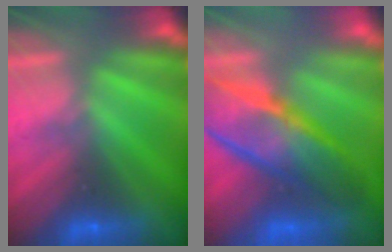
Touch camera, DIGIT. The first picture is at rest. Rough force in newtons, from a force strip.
{"total": 6.9}